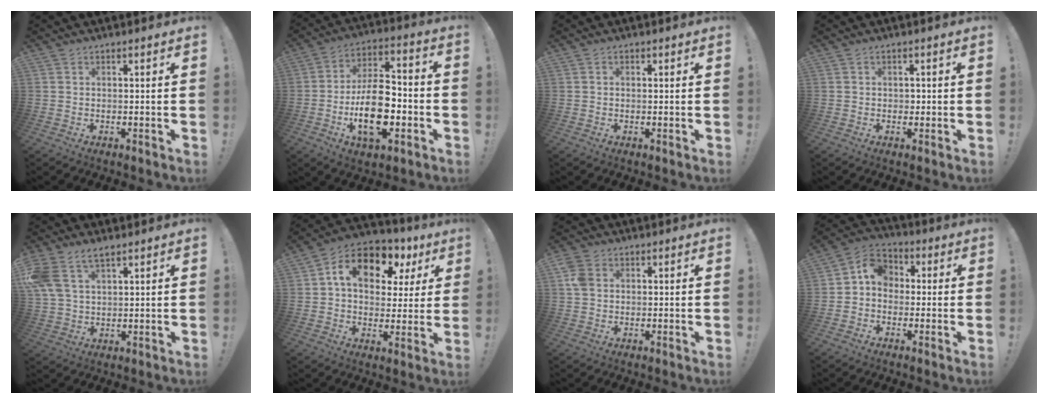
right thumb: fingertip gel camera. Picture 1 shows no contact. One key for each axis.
{"total": 18.6, "fx": -5.5, "fy": 9.9, "fz": 14.7, "tx": -0.263, "ty": 0.028, "tz": -0.089}
{"total": 0.6, "fx": 0.1, "fy": 0.6, "fz": 0.1, "tx": 0.004, "ty": 0.000, "tz": -0.001}
{"total": 1.3, "fx": -0.1, "fy": 1.3, "fz": 0.3, "tx": 0.001, "ty": 0.000, "tz": -0.004}
{"total": 8.1, "fx": 5.0, "fy": 4.2, "fz": 4.7, "tx": -0.092, "ty": -0.016, "tz": 0.098}
{"total": 14.2, "fx": 5.9, "fy": 9.3, "fz": 8.9, "tx": -0.139, "ty": -0.020, "tz": 0.106}
{"total": 5.3, "fx": 1.3, "fy": 4.0, "fz": 3.3, "tx": -0.071, "ty": 0.006, "tz": 0.025}
{"total": 7.6, "fx": 0.0, "fy": 6.5, "fz": 3.9, "tx": -0.068, "ty": 0.018, "tz": 0.004}